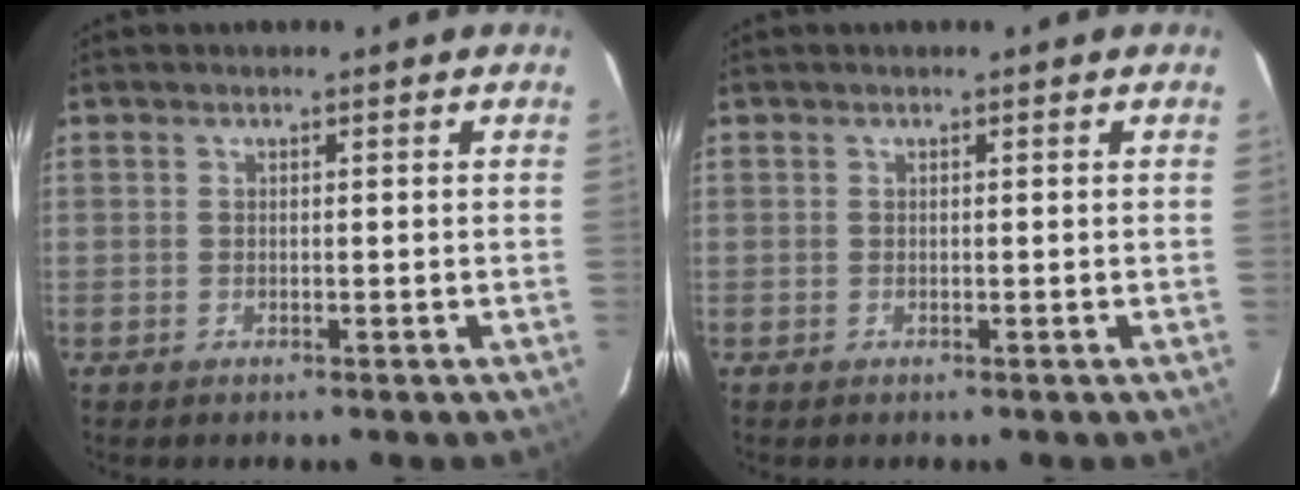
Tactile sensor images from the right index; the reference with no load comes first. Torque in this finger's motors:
{"motor_torque": [0.00, 0.00, 0.03, 0.00]}